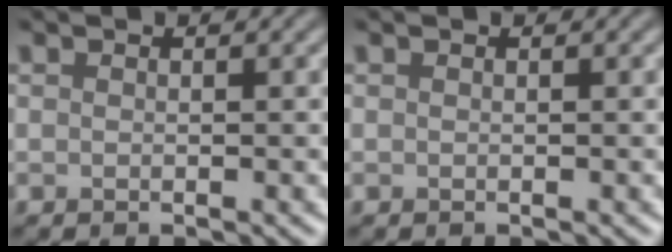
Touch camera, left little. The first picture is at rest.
{"total": 0.0}